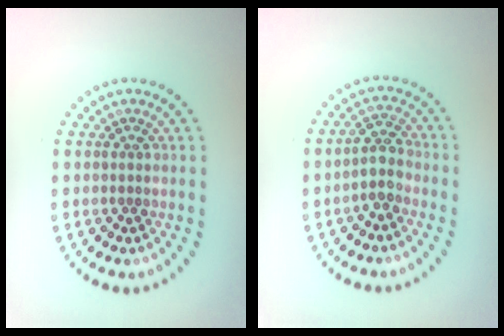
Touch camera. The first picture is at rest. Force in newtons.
{"total": 2.4, "press": 2.0, "slide": 1.3}